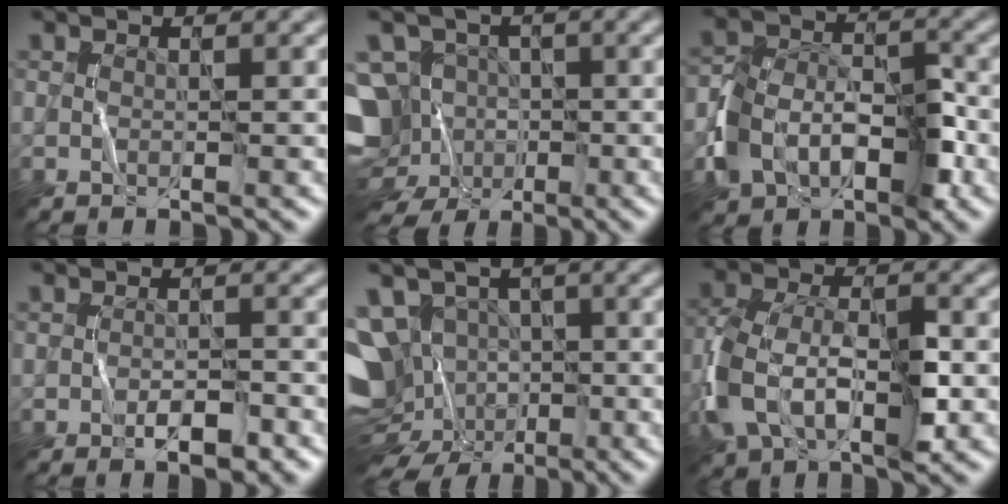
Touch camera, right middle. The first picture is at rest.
{"total": 12.5, "force": [-6.7, 10.0, 3.6], "torque": [-0.053, -0.022, -0.110]}
{"total": 5.9, "force": [-2.5, 4.3, 3.3], "torque": [-0.051, 0.006, -0.050]}
{"total": 1.5, "force": [-1.0, 0.6, 0.9], "torque": [-0.011, 0.005, -0.015]}
{"total": 13.8, "force": [-5.7, 11.0, 6.3], "torque": [-0.118, -0.028, -0.073]}
{"total": 6.9, "force": [-2.1, 4.2, 5.1], "torque": [-0.114, 0.002, -0.045]}